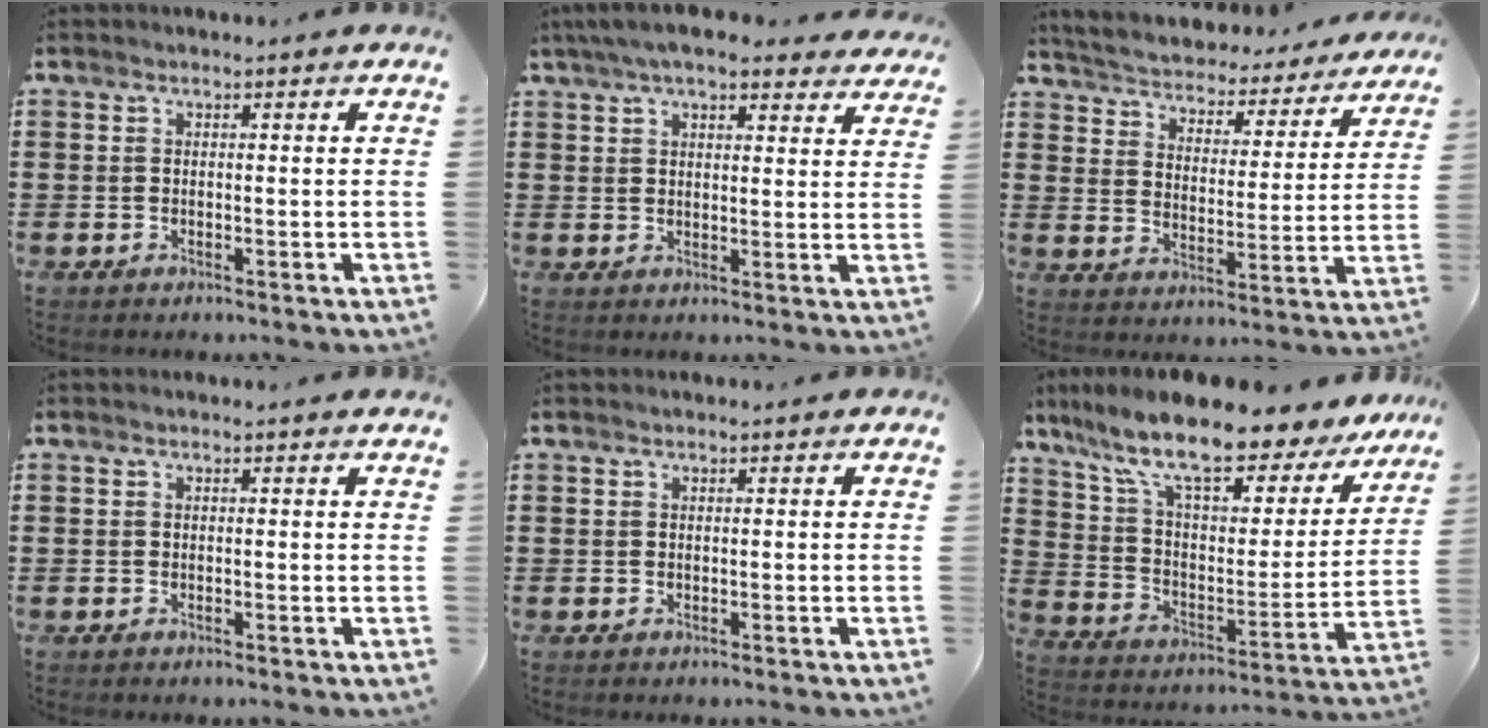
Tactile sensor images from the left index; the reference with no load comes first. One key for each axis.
{"total": 5.2, "fx": 4.1, "fy": 1.3, "fz": 2.8, "tx": -0.065, "ty": 0.000, "tz": 0.076}
{"total": 3.3, "fx": 3.3, "fy": 0.2, "fz": -0.1, "tx": -0.022, "ty": -0.033, "tz": 0.047}
{"total": 0.0}
{"total": 0.0}
{"total": 13.0, "fx": 10.5, "fy": 2.4, "fz": 7.3, "tx": -0.175, "ty": -0.061, "tz": 0.178}